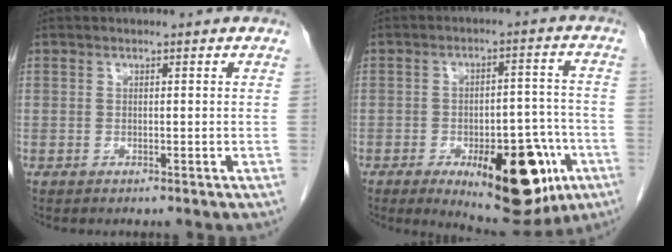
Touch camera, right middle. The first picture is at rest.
{"total": 17.4, "force": [-7.8, 6.7, 14.0], "torque": [-0.150, 0.010, -0.093]}